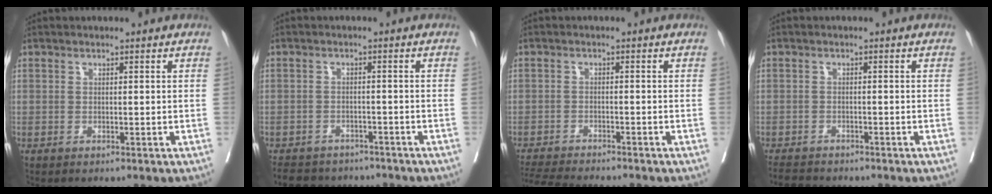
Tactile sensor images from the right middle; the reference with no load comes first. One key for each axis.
{"total": 9.3, "fx": -8.4, "fy": 3.6, "fz": 2.0, "tx": -0.034, "ty": 0.006, "tz": -0.109}
{"total": 8.5, "fx": -7.9, "fy": 0.1, "fz": 3.1, "tx": -0.047, "ty": -0.014, "tz": -0.127}
{"total": 4.1, "fx": -3.9, "fy": 1.0, "fz": 0.9, "tx": -0.012, "ty": -0.011, "tz": -0.065}